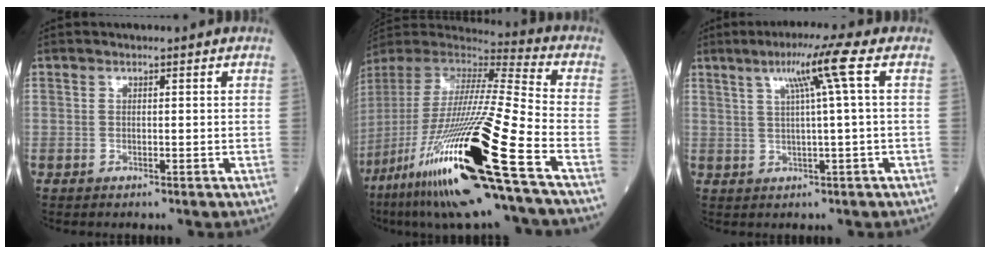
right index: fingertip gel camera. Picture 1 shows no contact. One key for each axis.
{"total": 33.0, "fx": -15.0, "fy": 2.3, "fz": 29.2, "tx": -0.582, "ty": -0.082, "tz": -0.280}
{"total": 7.2, "fx": 2.5, "fy": -1.3, "fz": 6.6, "tx": -0.118, "ty": 0.012, "tz": 0.045}